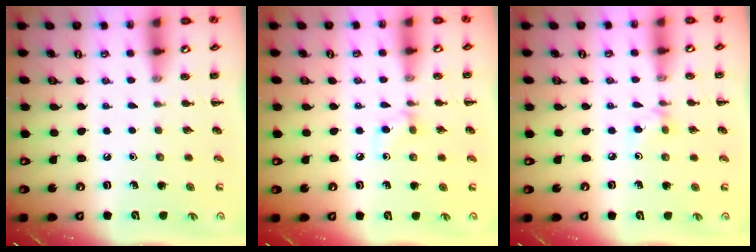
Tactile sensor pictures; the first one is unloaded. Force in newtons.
{"total": 5.1, "press": 4.6, "slide": 2.0}
{"total": 4.9, "press": 4.6, "slide": 1.6}